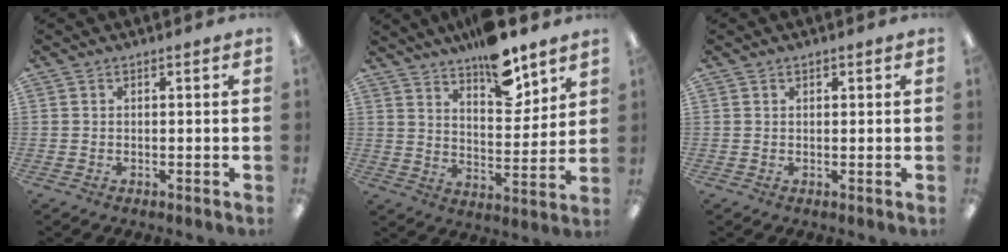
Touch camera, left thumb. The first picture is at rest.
{"total": 13.6, "force": [10.6, 5.2, 6.8], "torque": [-0.085, -0.074, 0.184]}
{"total": 0.8, "force": [0.6, 0.6, 0.2], "torque": [-0.003, 0.003, 0.010]}